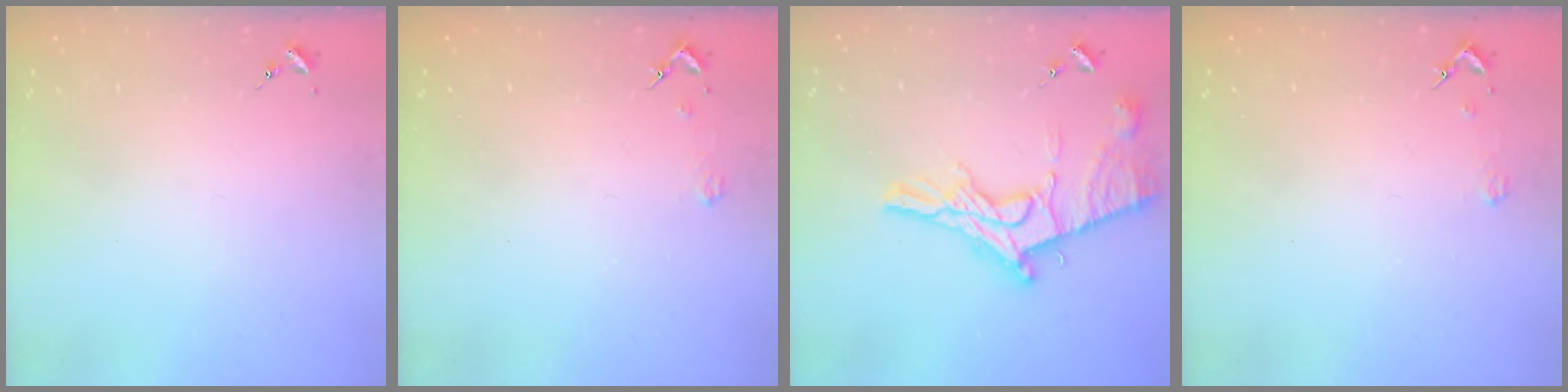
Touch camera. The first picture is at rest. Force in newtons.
{"total": 2.3, "press": 2.3, "slide": 0.2}
{"total": 18.5, "press": 18.4, "slide": 1.5}
{"total": 2.3, "press": 2.3, "slide": 0.2}